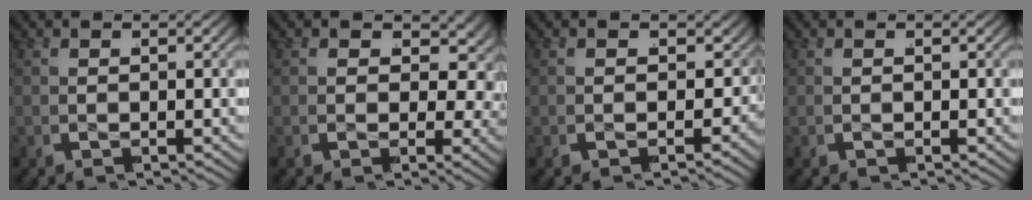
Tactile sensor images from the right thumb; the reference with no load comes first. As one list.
[{"total": 5.9, "force": [-0.5, 3.4, 4.7], "torque": [-0.068, -0.015, 0.001]}, {"total": 7.2, "force": [-0.8, 5.1, 5.1], "torque": [-0.066, -0.012, -0.006]}, {"total": 0.0}]